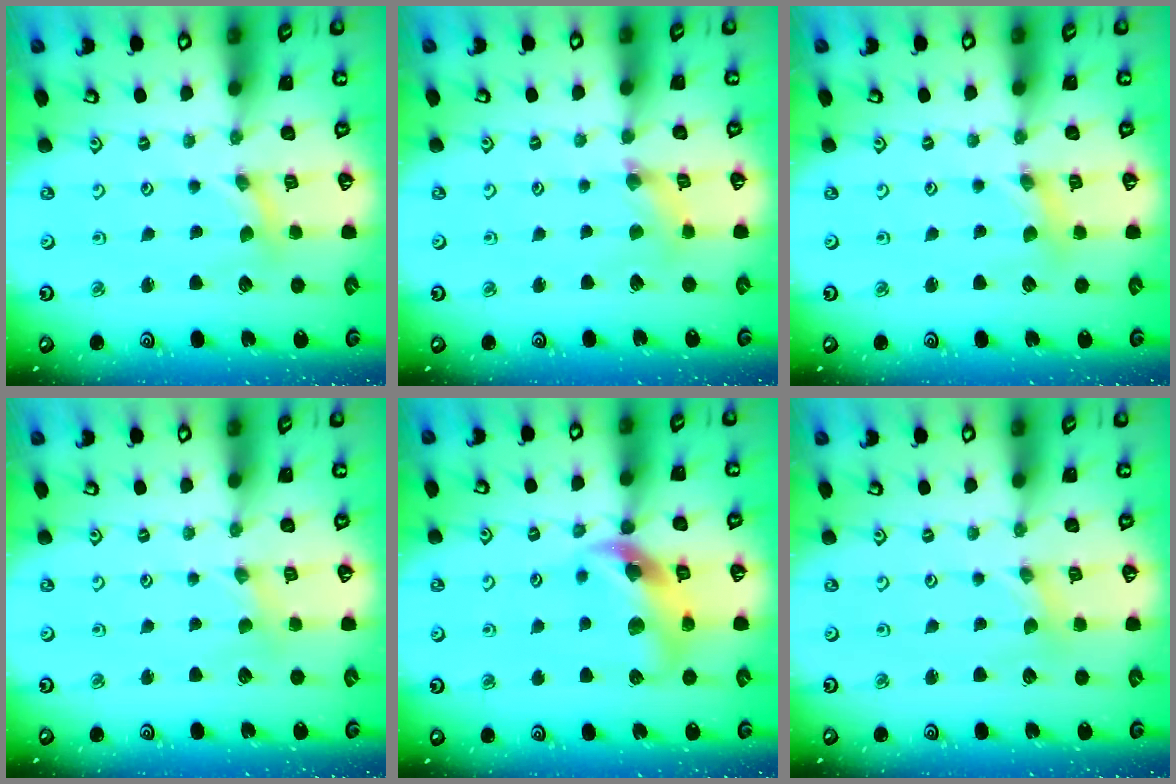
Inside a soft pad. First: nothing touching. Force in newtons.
{"total": 2.2, "press": 2.2, "slide": 0.4}
{"total": 1.7, "press": 1.7, "slide": 0.2}
{"total": 0.0}
{"total": 12.4, "press": 12.3, "slide": 1.8}
{"total": 0.0}